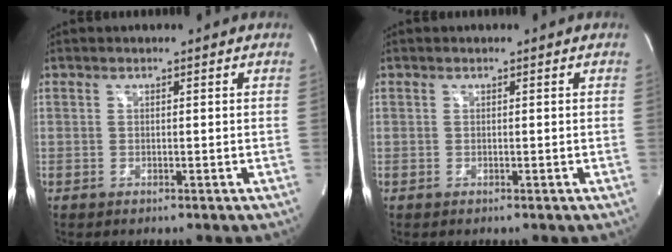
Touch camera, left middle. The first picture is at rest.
{"total": 0.0}